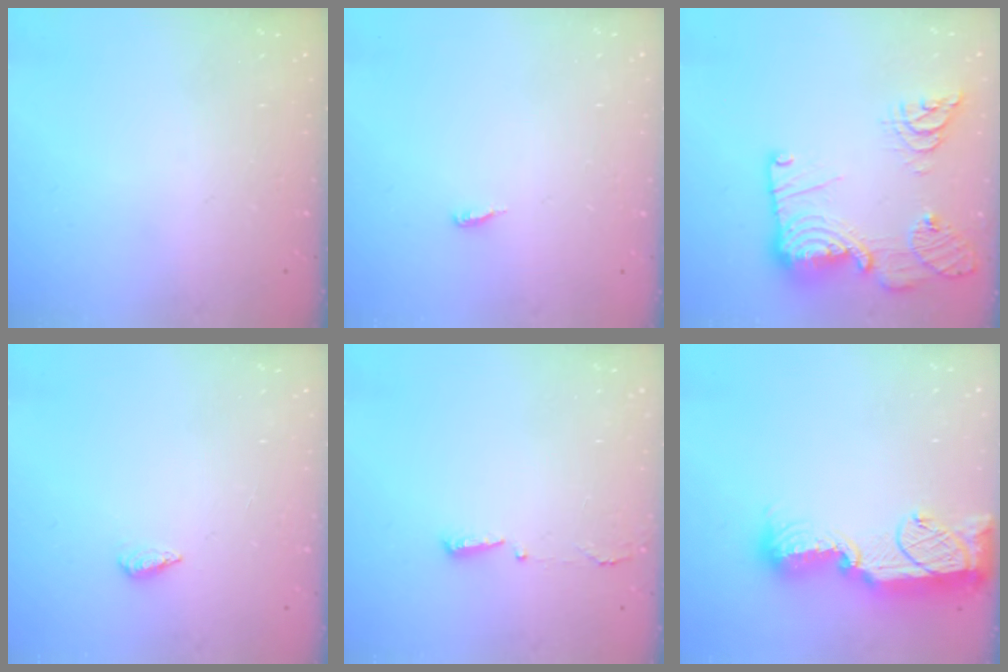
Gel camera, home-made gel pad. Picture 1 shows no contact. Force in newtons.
{"total": 3.2, "press": 3.2, "slide": 0.2}
{"total": 22.8, "press": 22.7, "slide": 2.3}
{"total": 2.3, "press": 2.2, "slide": 0.8}
{"total": 2.9, "press": 2.8, "slide": 0.6}
{"total": 16.5, "press": 16.4, "slide": 1.6}